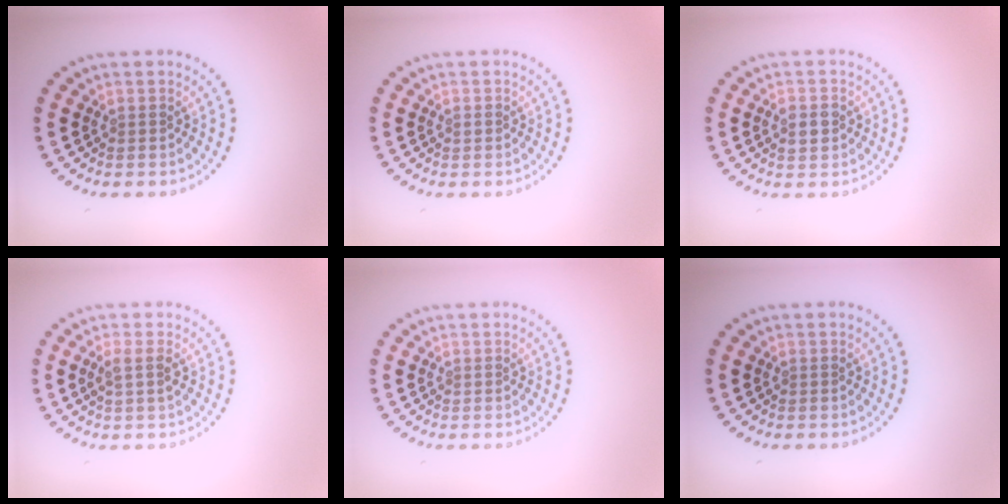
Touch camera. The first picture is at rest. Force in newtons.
{"total": 0.5, "press": 0.5, "slide": 0.1}
{"total": 2.3, "press": 2.3, "slide": 0.1}
{"total": 1.5, "press": 1.3, "slide": 0.8}
{"total": 0.0}
{"total": 0.0}